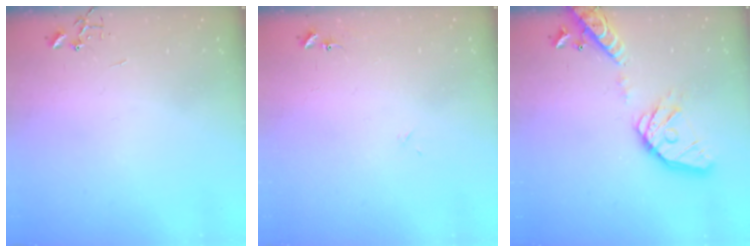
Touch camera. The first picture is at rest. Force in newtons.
{"total": 7.8, "press": 7.8, "slide": 0.6}
{"total": 19.5, "press": 19.2, "slide": 3.3}